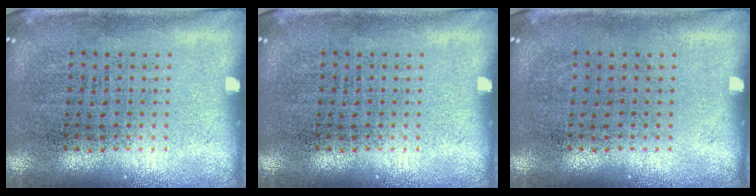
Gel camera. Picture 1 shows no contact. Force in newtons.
{"total": 0.0}
{"total": 0.0}